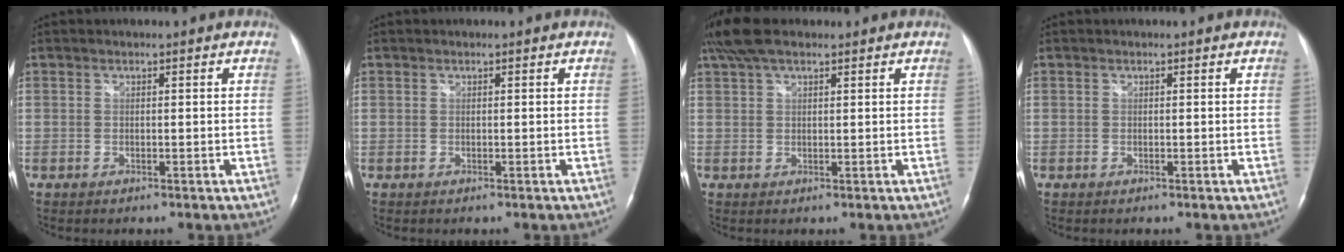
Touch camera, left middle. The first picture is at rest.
{"total": 0.0}
{"total": 5.9, "force": [4.4, 2.0, 3.4], "torque": [-0.078, 0.029, 0.086]}
{"total": 0.0}